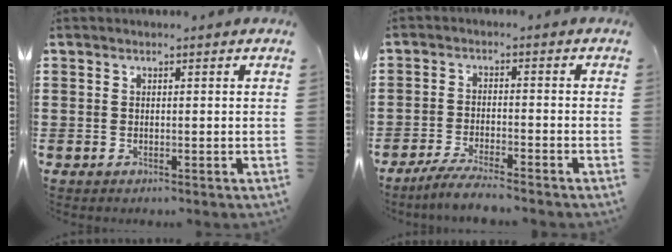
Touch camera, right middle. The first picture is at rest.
{"total": 3.8, "force": [-3.5, -0.1, 1.5], "torque": [-0.034, -0.004, -0.069]}